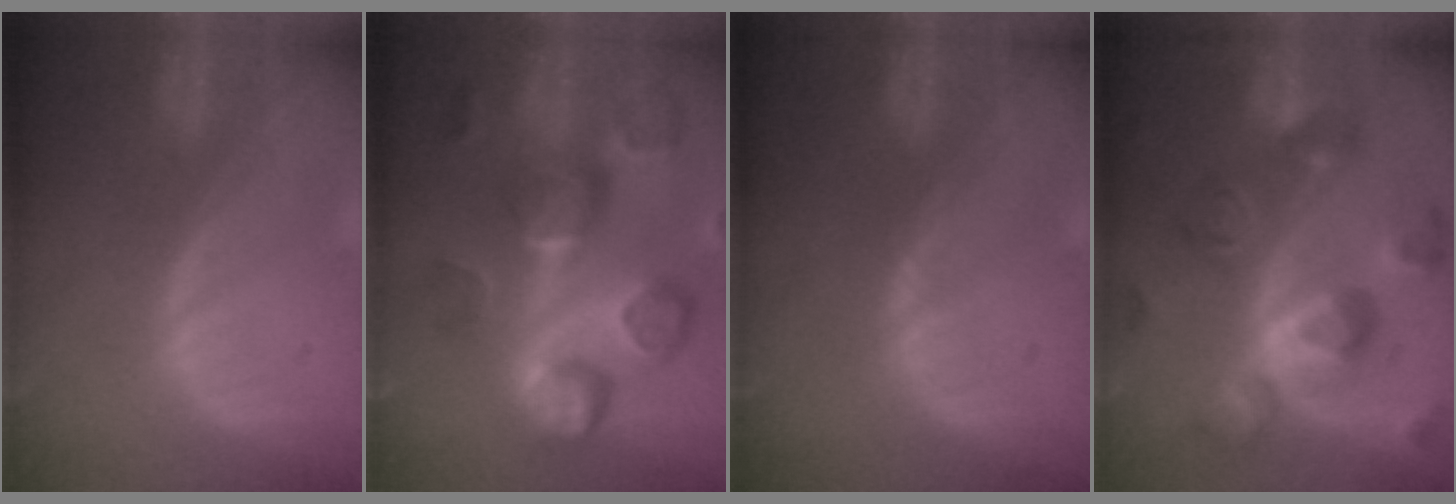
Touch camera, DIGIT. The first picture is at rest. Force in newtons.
{"total": 12.7, "press": 11.2, "slide": 6.0}
{"total": 0.5, "press": 0.5, "slide": 0.1}
{"total": 11.4, "press": 11.4, "slide": 0.9}